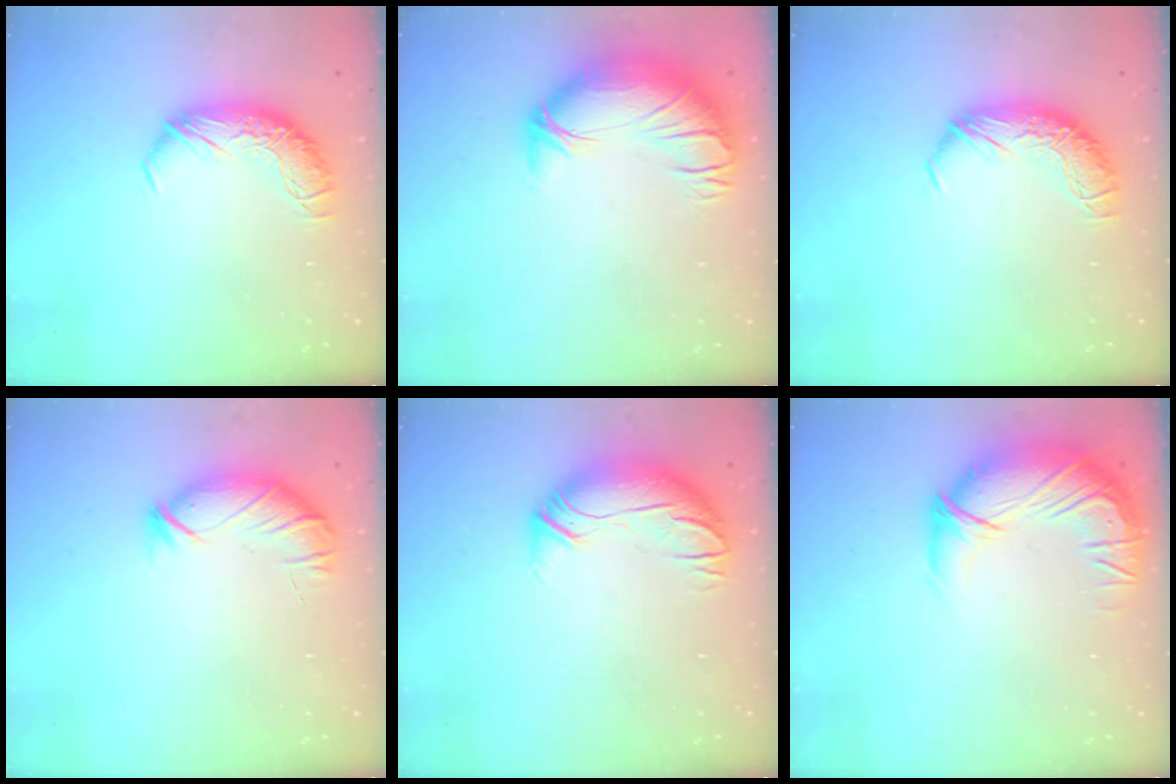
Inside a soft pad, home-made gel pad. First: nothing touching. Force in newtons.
{"total": 3.8, "press": 2.1, "slide": 3.1}
{"total": 0.0}
{"total": 3.6, "press": 3.5, "slide": 0.8}
{"total": 2.9, "press": 0.3, "slide": 2.9}
{"total": 4.2, "press": 2.5, "slide": 3.4}